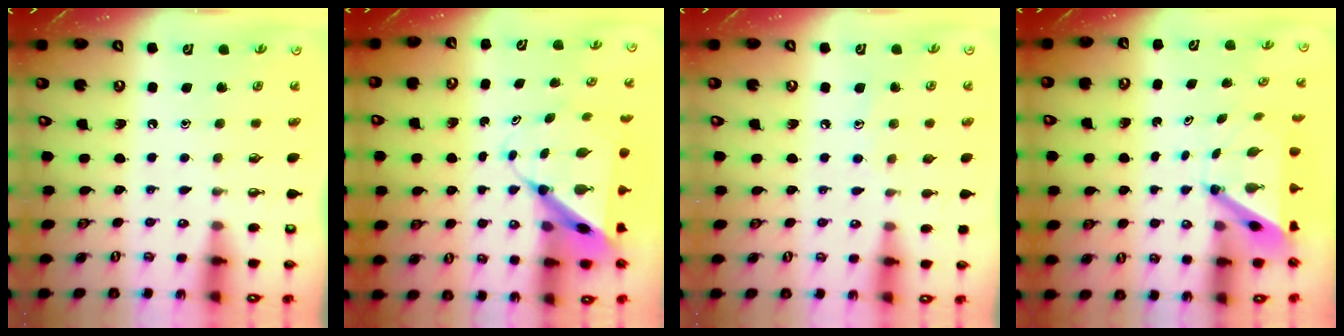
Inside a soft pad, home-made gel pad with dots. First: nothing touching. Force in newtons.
{"total": 8.7, "press": 8.7, "slide": 0.8}
{"total": 5.4, "press": 5.4, "slide": 0.5}
{"total": 5.6, "press": 5.6, "slide": 0.5}